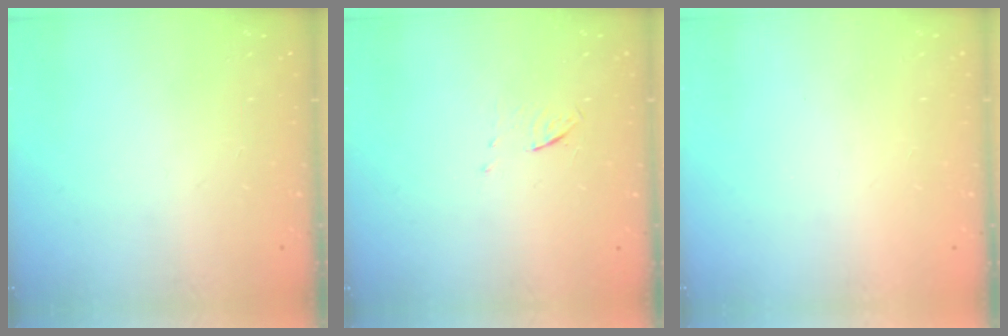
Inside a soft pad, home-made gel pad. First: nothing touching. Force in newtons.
{"total": 3.6, "press": 3.4, "slide": 1.4}
{"total": 1.5, "press": 1.5, "slide": 0.1}